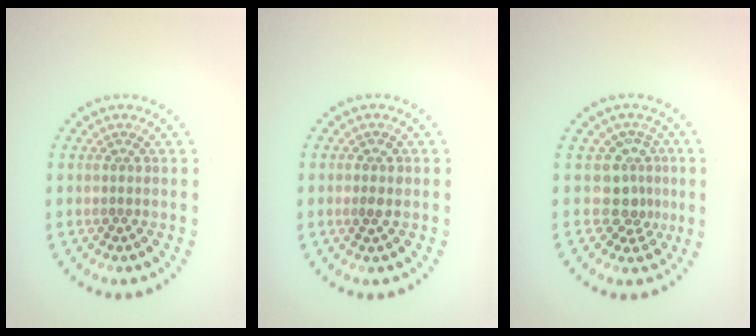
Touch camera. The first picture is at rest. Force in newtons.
{"total": 1.2, "press": 1.2, "slide": 0.1}
{"total": 2.9, "press": 2.2, "slide": 1.9}